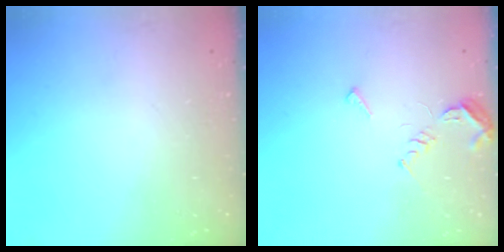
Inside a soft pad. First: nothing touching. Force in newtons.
{"total": 6.4, "press": 6.3, "slide": 0.7}